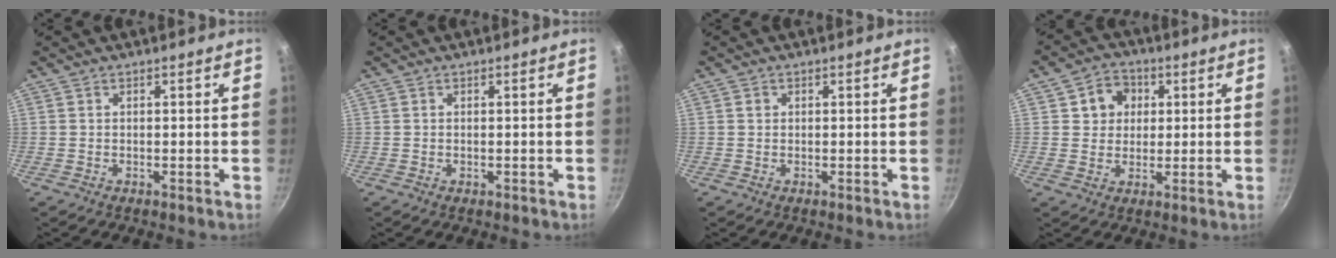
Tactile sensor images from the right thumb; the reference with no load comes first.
{"total": 0.0}
{"total": 0.8, "force": [0.2, 0.7, 0.2], "torque": [0.001, 0.002, 0.002]}
{"total": 7.0, "force": [1.8, 6.1, 3.0], "torque": [-0.011, 0.000, 0.026]}